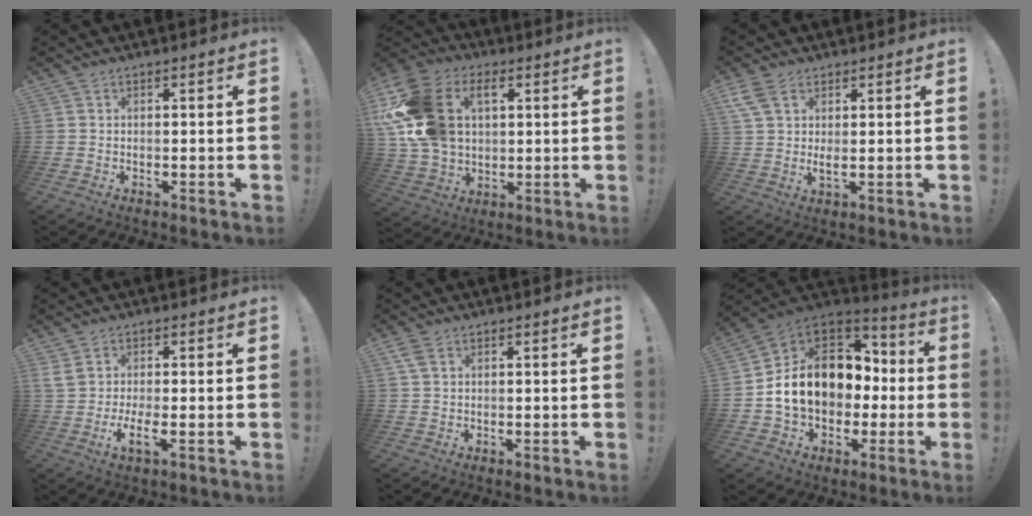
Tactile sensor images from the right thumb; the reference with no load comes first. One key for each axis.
{"total": 21.2, "fx": 5.9, "fy": 15.1, "fz": 13.6, "tx": -0.256, "ty": -0.013, "tz": 0.113}
{"total": 5.0, "fx": 2.4, "fy": 2.2, "fz": 3.8, "tx": -0.063, "ty": -0.011, "tz": 0.048}
{"total": 5.3, "fx": -0.7, "fy": 1.6, "fz": 5.1, "tx": -0.098, "ty": -0.015, "tz": -0.013}
{"total": 3.0, "fx": 1.3, "fy": 1.6, "fz": 2.1, "tx": -0.037, "ty": 0.001, "tz": 0.025}
{"total": 17.7, "fx": 1.1, "fy": 13.8, "fz": 11.1, "tx": -0.173, "ty": 0.009, "tz": 0.044}